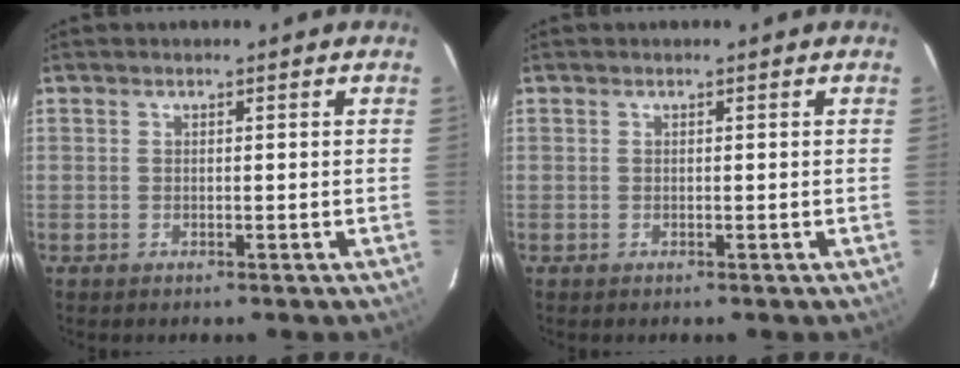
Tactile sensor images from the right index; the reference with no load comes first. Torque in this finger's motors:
{"motor_torque": [0.00, 0.00, 0.00, 0.00]}